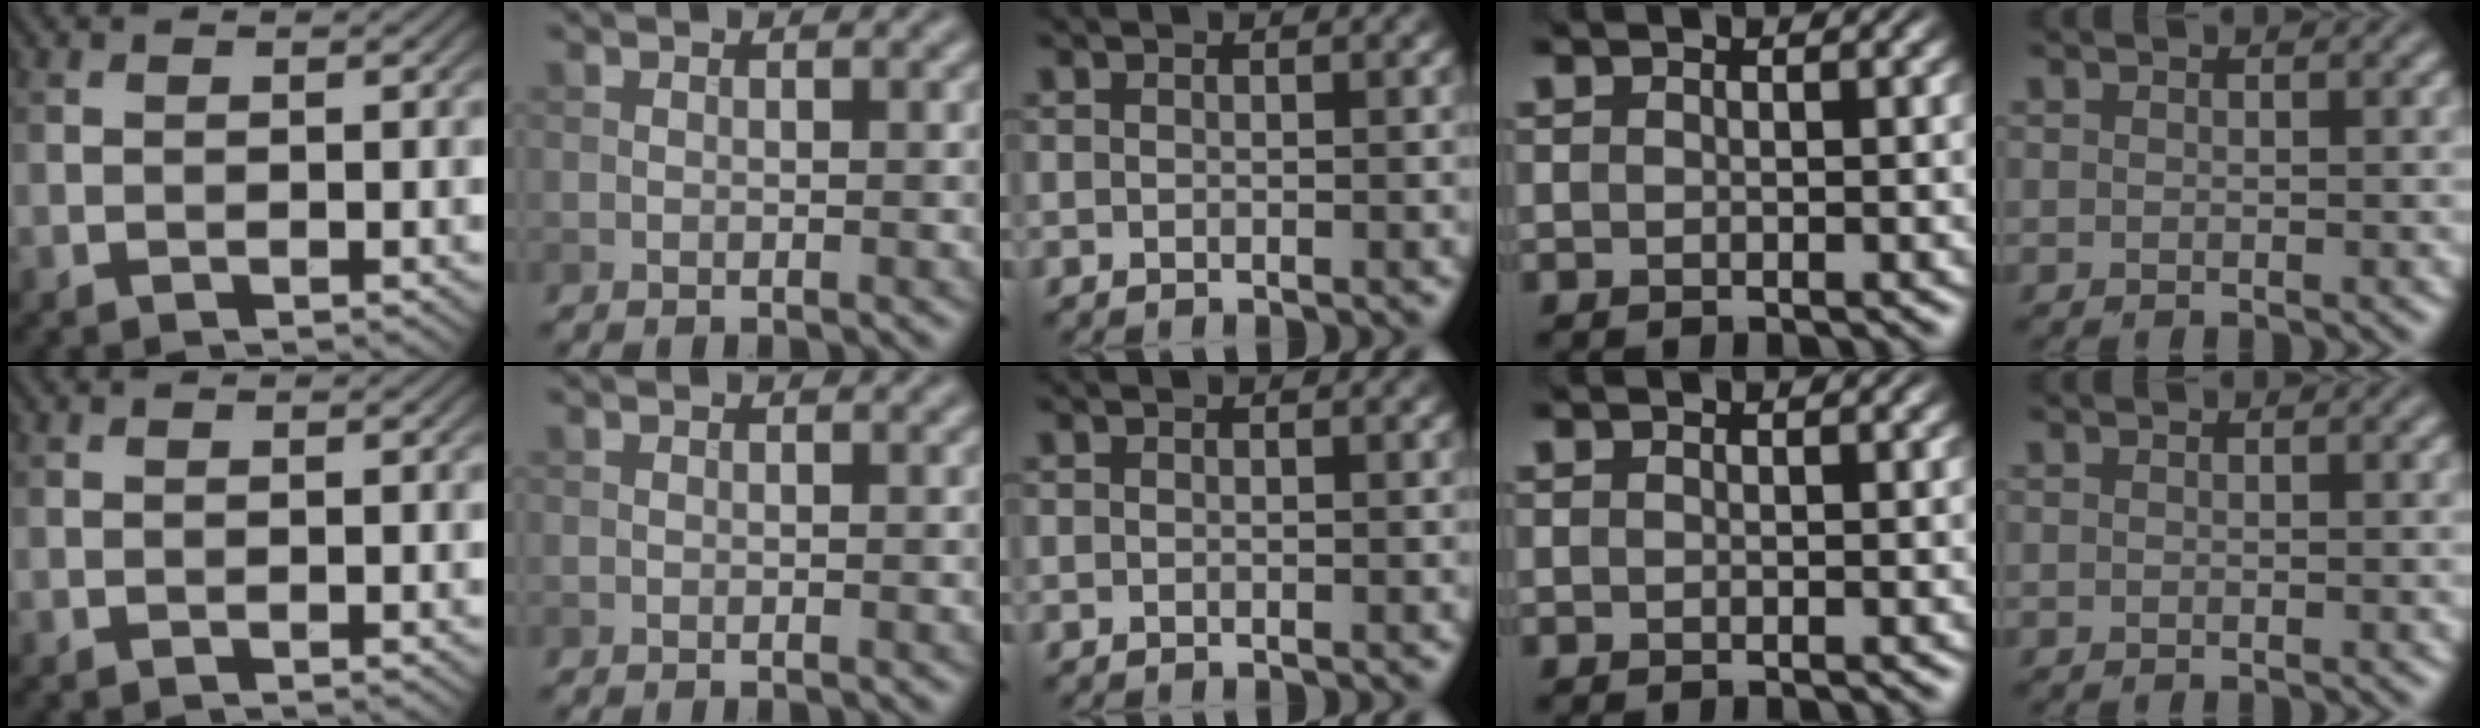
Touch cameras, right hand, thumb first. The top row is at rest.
{}